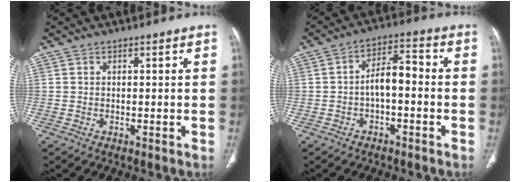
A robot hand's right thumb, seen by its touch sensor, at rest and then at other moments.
{"total": 6.3, "force": [-1.2, 3.1, 5.4], "torque": [-0.085, 0.036, -0.027]}